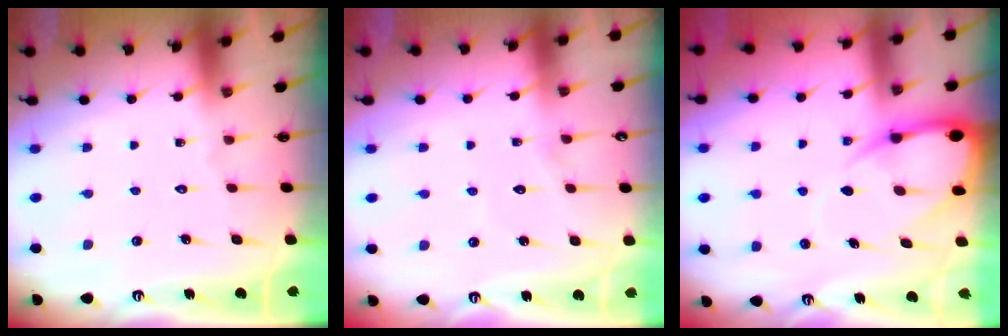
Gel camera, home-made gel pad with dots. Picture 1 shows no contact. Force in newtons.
{"total": 5.4, "press": 5.4, "slide": 0.5}
{"total": 9.8, "press": 9.8, "slide": 1.1}